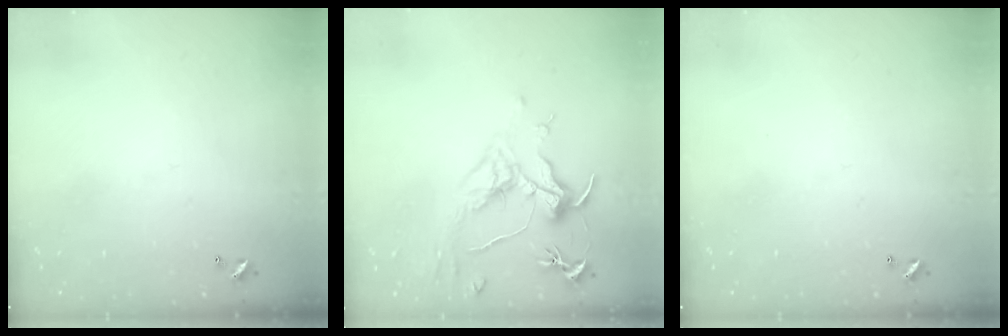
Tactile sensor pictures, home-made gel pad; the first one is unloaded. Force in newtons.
{"total": 1.6, "press": 1.3, "slide": 0.9}
{"total": 0.0}